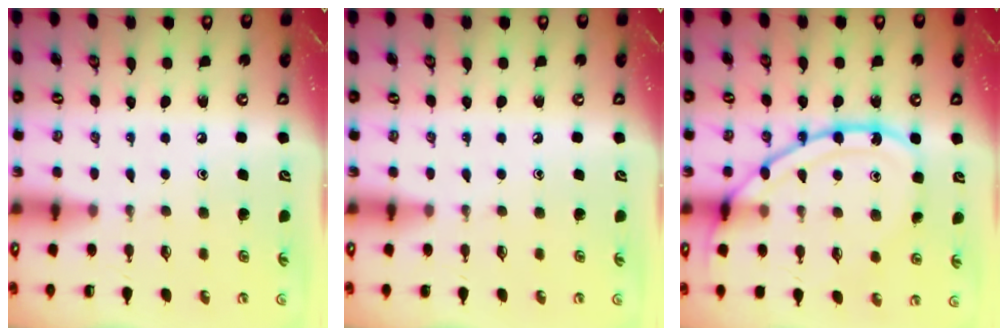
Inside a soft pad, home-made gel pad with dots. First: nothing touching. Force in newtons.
{"total": 0.0}
{"total": 15.0, "press": 15.0, "slide": 0.6}